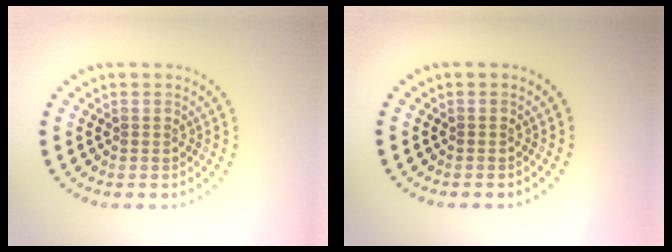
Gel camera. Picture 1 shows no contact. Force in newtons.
{"total": 0.0}